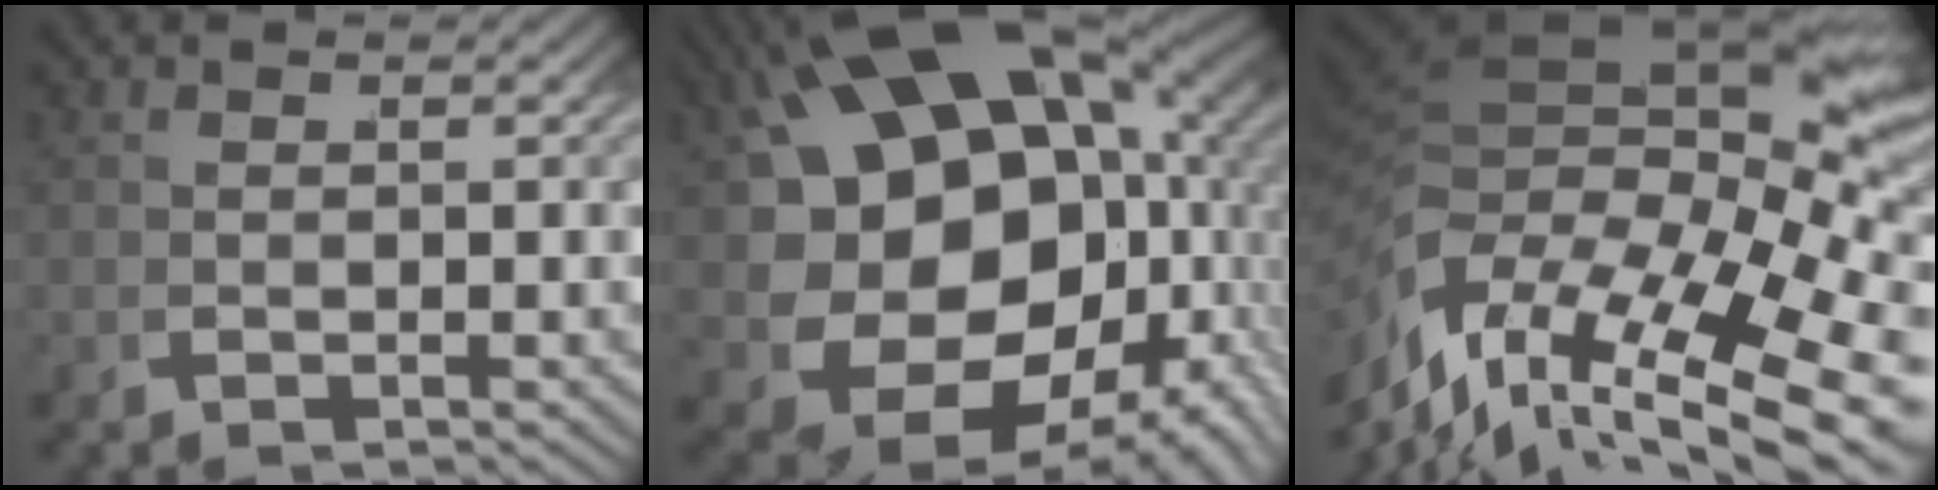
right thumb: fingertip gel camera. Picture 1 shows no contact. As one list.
[{"total": 22.0, "force": [0.7, 15.1, 15.9], "torque": [-0.304, -0.068, 0.052]}, {"total": 18.8, "force": [1.9, 11.7, 14.6], "torque": [-0.255, -0.032, 0.053]}]